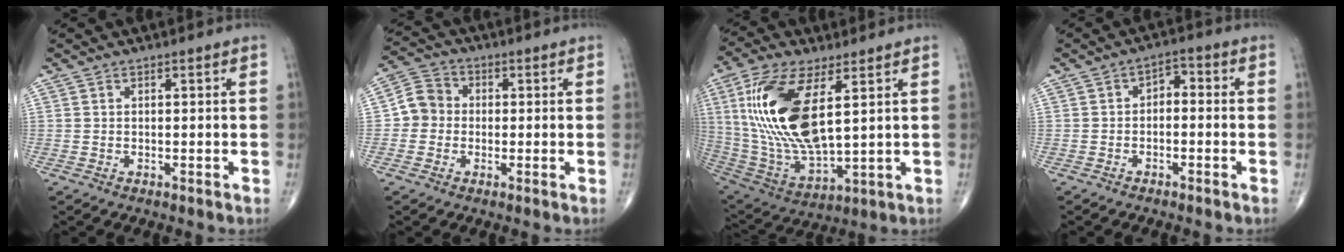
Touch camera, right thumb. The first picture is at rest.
{"total": 5.8, "force": [-0.6, 5.4, 2.1], "torque": [-0.020, 0.019, -0.026]}
{"total": 21.1, "force": [5.2, 8.8, 18.5], "torque": [-0.391, -0.028, 0.107]}
{"total": 3.4, "force": [-0.7, 2.2, 2.5], "torque": [-0.027, 0.027, -0.021]}